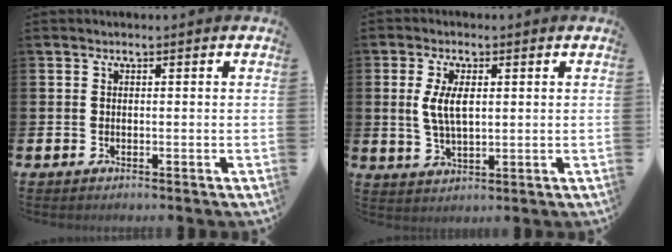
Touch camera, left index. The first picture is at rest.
{"total": 4.9, "force": [1.4, 2.3, 4.1], "torque": [-0.078, 0.006, 0.022]}